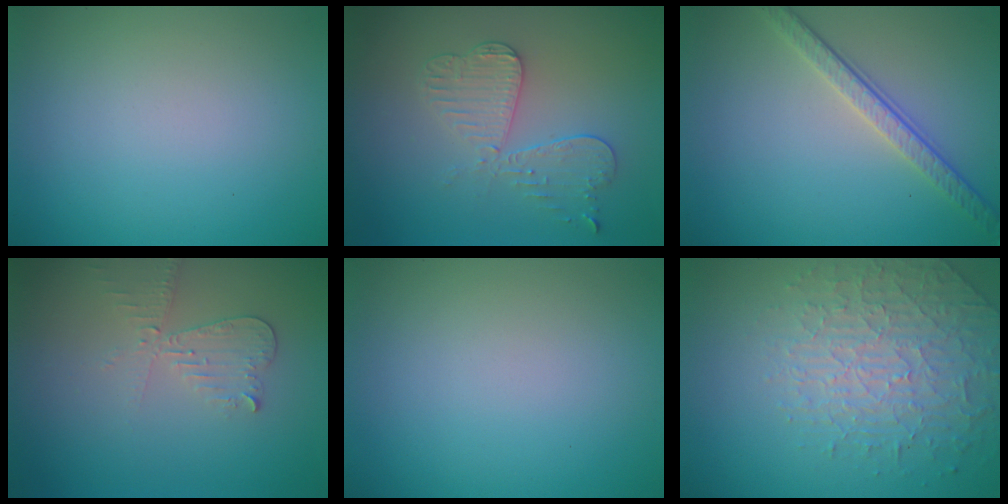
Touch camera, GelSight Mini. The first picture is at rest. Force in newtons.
{"total": 3.7, "press": 3.3, "slide": 1.8}
{"total": 3.8, "press": 2.8, "slide": 2.6}
{"total": 2.4, "press": 2.4, "slide": 0.5}
{"total": 0.0}
{"total": 3.7, "press": 3.5, "slide": 1.1}